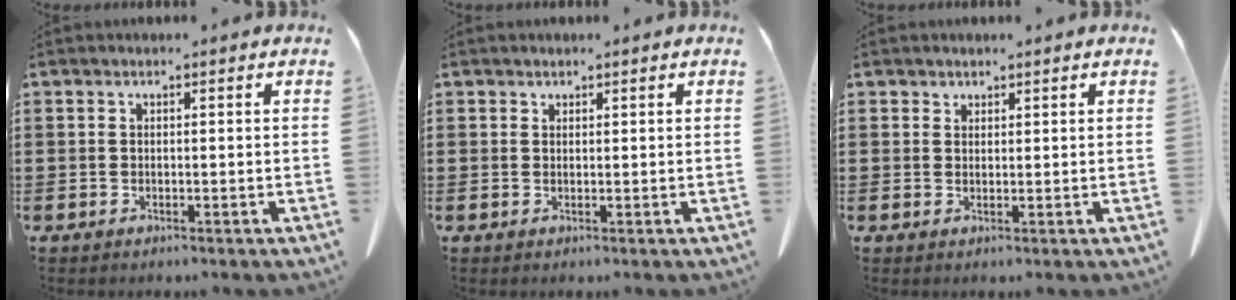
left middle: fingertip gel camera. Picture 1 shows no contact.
{"total": 0.8, "force": [0.7, 0.3, 0.0], "torque": [-0.004, -0.001, 0.014]}
{"total": 1.2, "force": [1.1, 0.5, 0.0], "torque": [-0.004, 0.000, 0.023]}